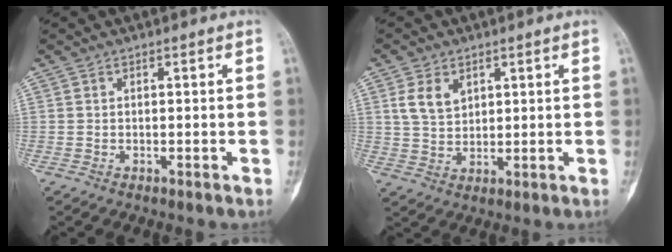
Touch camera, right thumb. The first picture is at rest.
{"total": 5.7, "force": [2.4, 3.9, 3.4], "torque": [-0.050, -0.009, 0.052]}